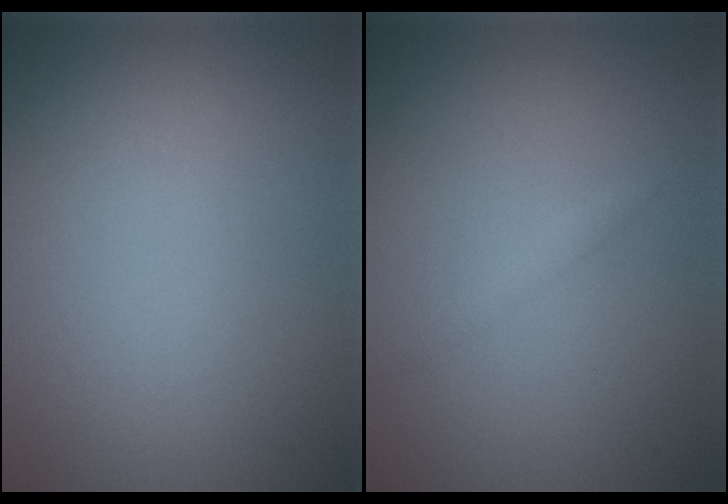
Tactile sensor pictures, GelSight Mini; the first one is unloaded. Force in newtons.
{"total": 0.9, "press": 0.8, "slide": 0.0}